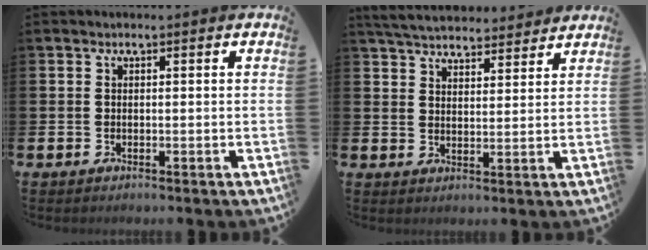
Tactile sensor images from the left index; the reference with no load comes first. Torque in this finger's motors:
{"motor_torque": [1.07, -1.07, 0.22, 0.13]}